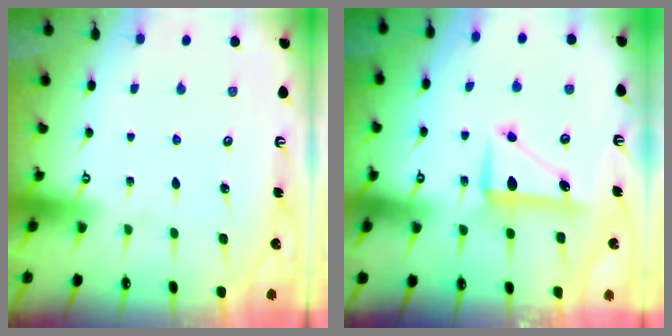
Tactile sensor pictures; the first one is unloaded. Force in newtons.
{"total": 8.6, "press": 8.6, "slide": 0.2}